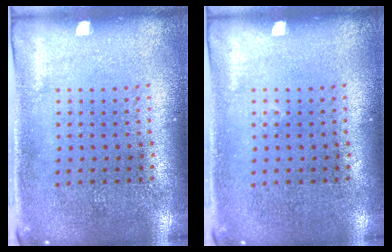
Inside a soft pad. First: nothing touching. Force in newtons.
{"total": 0.0}